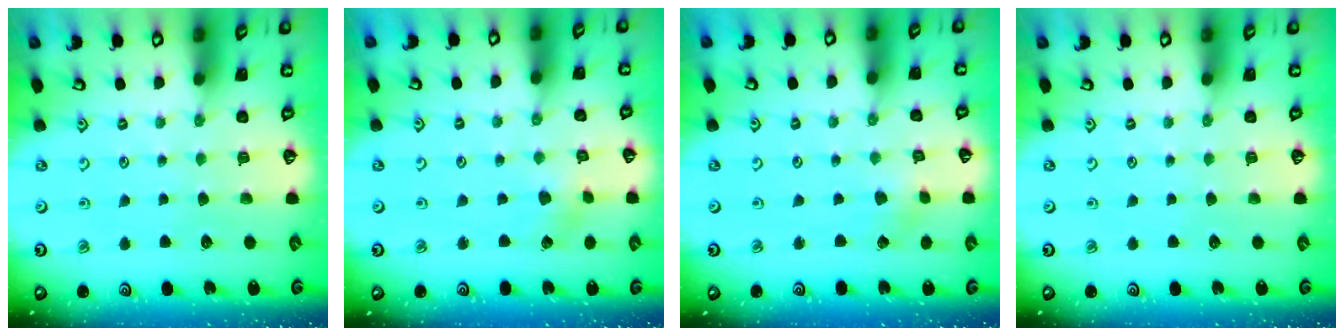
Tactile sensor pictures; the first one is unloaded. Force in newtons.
{"total": 2.5, "press": 2.4, "slide": 0.7}
{"total": 1.3, "press": 1.3, "slide": 0.2}
{"total": 0.0}